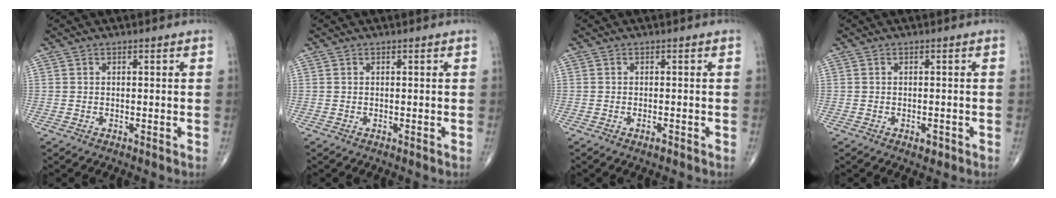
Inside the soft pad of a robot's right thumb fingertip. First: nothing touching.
{"total": 0.0}
{"total": 1.0, "force": [-0.7, 0.3, 0.7], "torque": [-0.011, 0.000, -0.013]}
{"total": 1.6, "force": [-0.8, 0.8, 1.0], "torque": [-0.010, 0.000, -0.011]}